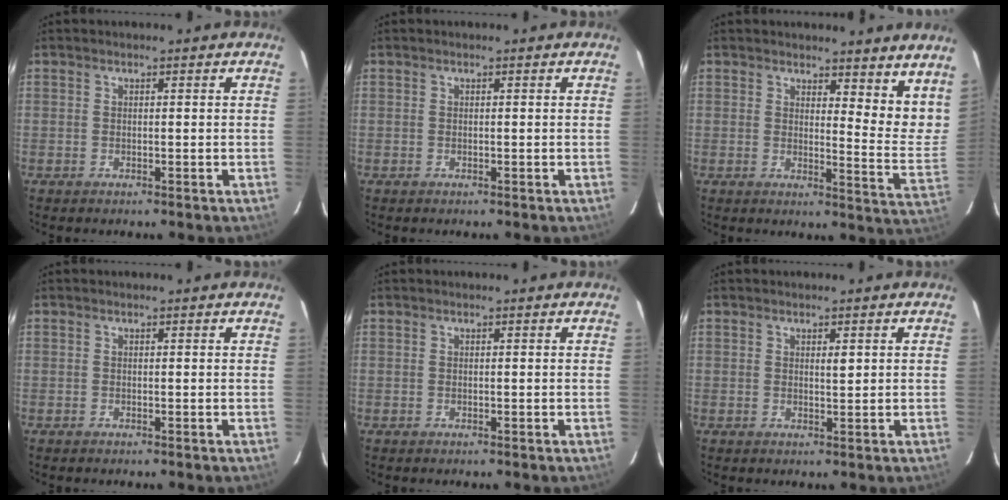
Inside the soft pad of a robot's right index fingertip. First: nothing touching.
{"total": 0.0}
{"total": 10.4, "force": [9.0, 3.1, 4.2], "torque": [-0.022, -0.041, 0.083]}
{"total": 0.0}
{"total": 0.0}
{"total": 1.2, "force": [0.5, 0.3, 1.0], "torque": [-0.017, -0.002, 0.007]}